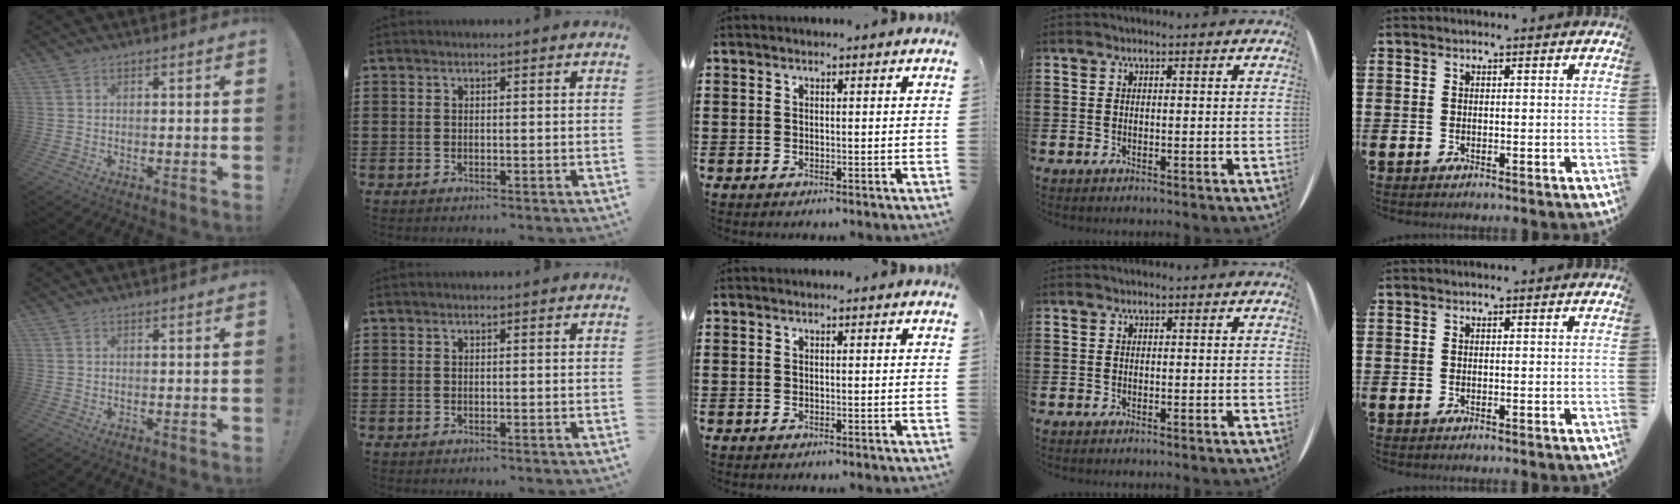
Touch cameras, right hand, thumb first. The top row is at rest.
{}